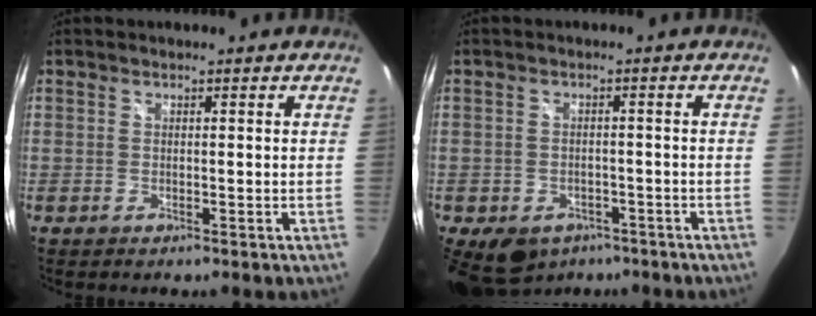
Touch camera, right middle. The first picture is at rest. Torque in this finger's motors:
{"motor_torque": [0.84, -1.30, 0.19, 0.13]}